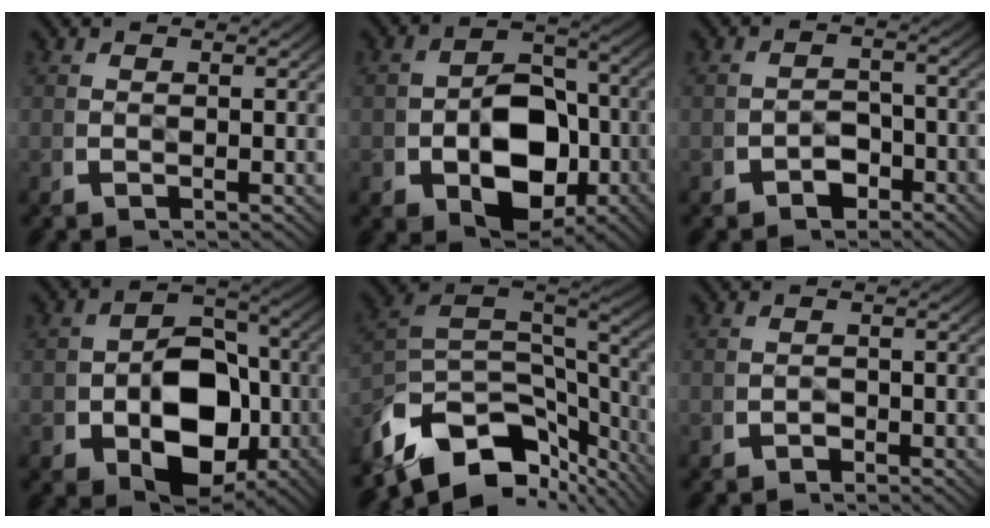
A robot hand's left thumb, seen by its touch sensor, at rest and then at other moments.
{"total": 11.3, "force": [-2.0, 7.7, 8.0], "torque": [-0.141, -0.046, -0.011]}
{"total": 2.7, "force": [-1.9, 1.6, 0.9], "torque": [-0.009, -0.013, -0.026]}
{"total": 12.8, "force": [-2.3, 8.7, 9.1], "torque": [-0.160, -0.056, -0.010]}
{"total": 14.7, "force": [-4.5, 9.5, 10.2], "torque": [-0.234, -0.056, -0.050]}
{"total": 1.1, "force": [-1.0, 0.4, 0.2], "torque": [-0.001, -0.007, -0.016]}